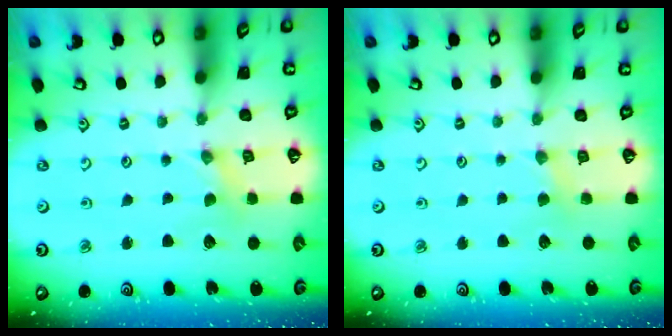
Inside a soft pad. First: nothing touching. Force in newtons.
{"total": 2.6, "press": 2.6, "slide": 0.5}